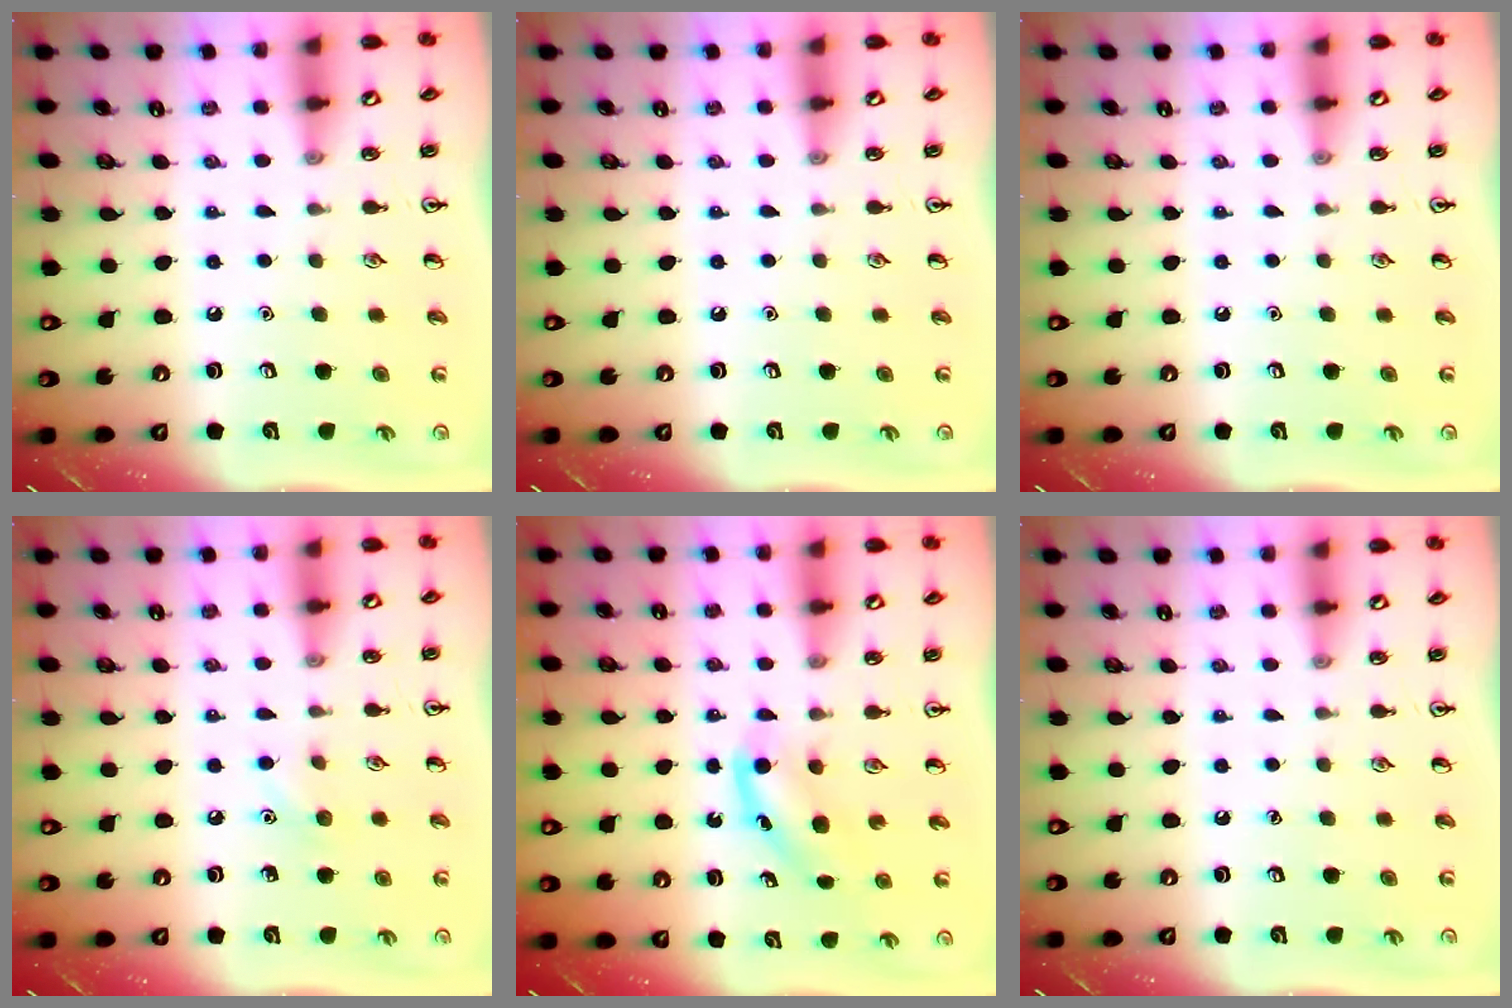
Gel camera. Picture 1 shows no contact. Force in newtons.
{"total": 0.0}
{"total": 0.0}
{"total": 5.6, "press": 5.3, "slide": 1.8}
{"total": 4.2, "press": 4.0, "slide": 1.1}
{"total": 0.0}